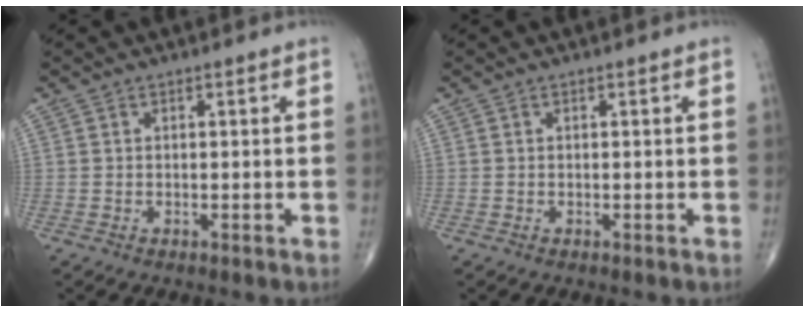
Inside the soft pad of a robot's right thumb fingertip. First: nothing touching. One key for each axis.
{"total": 0.0}